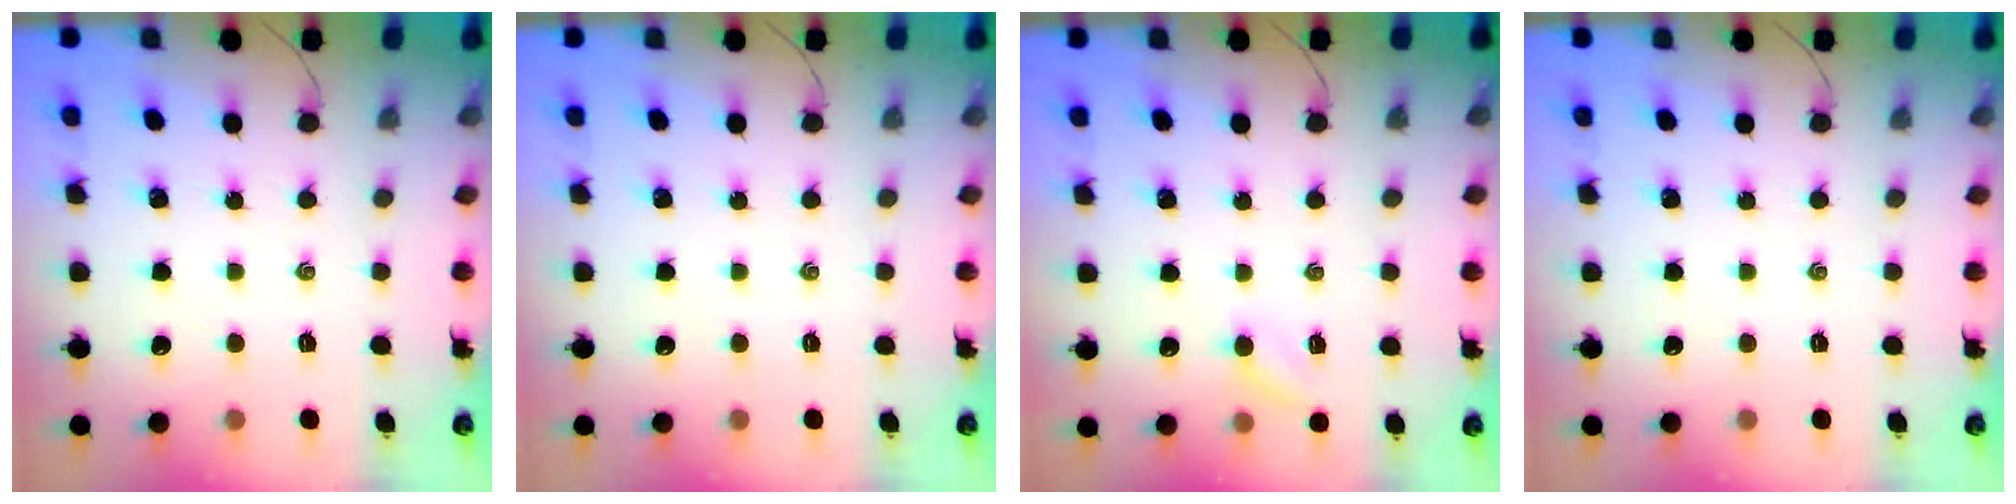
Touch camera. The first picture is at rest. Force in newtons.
{"total": 0.0}
{"total": 5.2, "press": 5.1, "slide": 0.9}
{"total": 0.0}